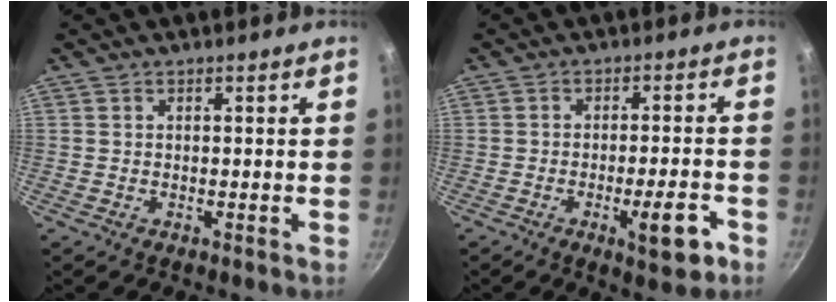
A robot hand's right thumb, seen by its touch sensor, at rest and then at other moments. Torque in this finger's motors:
{"motor_torque": [1.08, 0.81, -0.17, 0.08, 0.20]}